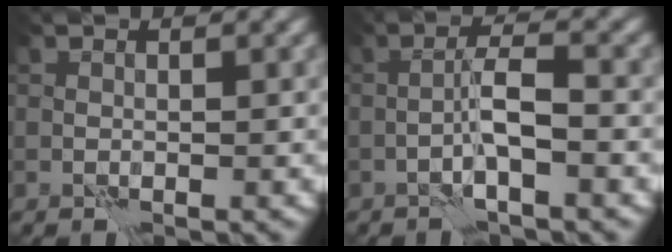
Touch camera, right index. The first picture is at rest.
{"total": 2.7, "force": [-0.9, 0.1, 2.5], "torque": [-0.048, 0.013, -0.022]}